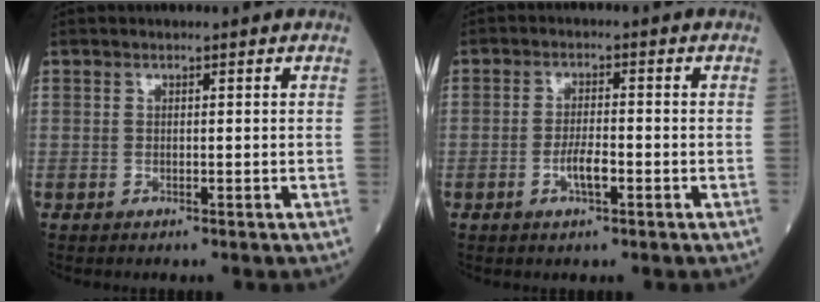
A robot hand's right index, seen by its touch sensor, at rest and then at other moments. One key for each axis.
{"total": 3.6, "fx": -1.4, "fy": 0.8, "fz": 3.3, "tx": -0.062, "ty": 0.001, "tz": -0.025}